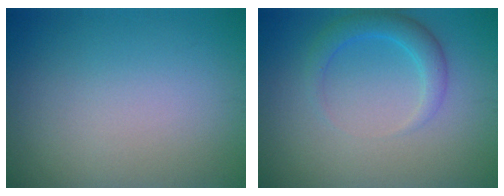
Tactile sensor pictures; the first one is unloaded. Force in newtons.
{"total": 2.6, "press": 2.6, "slide": 0.2}